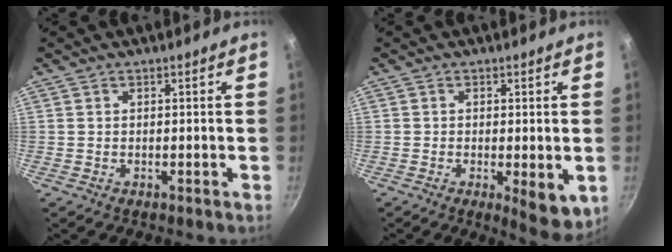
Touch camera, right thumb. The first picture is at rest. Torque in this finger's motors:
{"motor_torque": [0.65, 0.93, 0.28, -0.26, 0.15]}